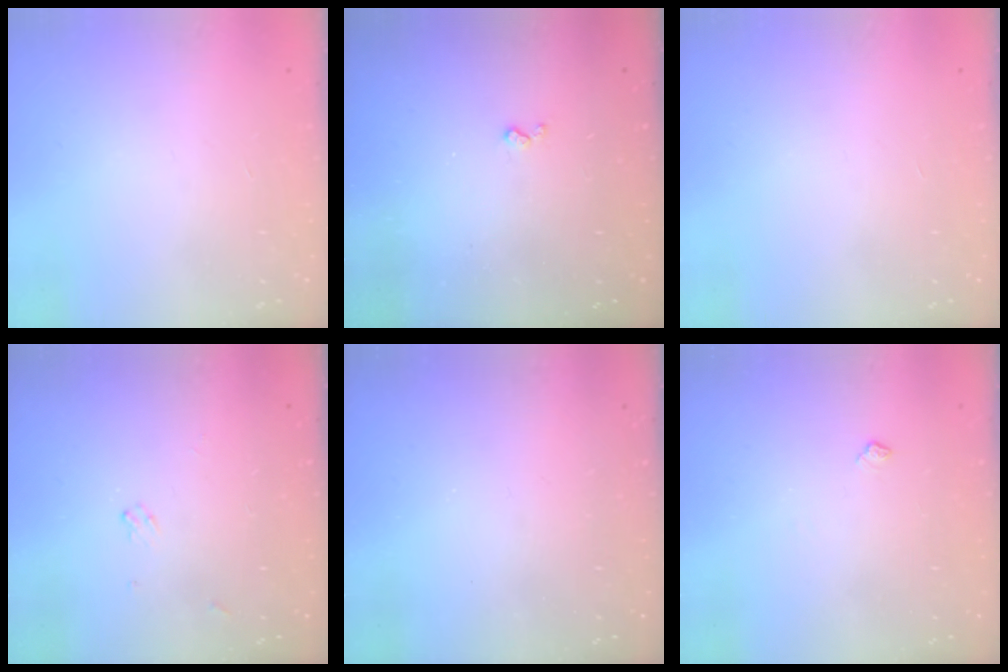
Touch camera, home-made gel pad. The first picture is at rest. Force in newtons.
{"total": 2.9, "press": 2.9, "slide": 0.5}
{"total": 0.0}
{"total": 3.9, "press": 3.9, "slide": 0.5}
{"total": 0.0}
{"total": 4.0, "press": 3.9, "slide": 0.5}